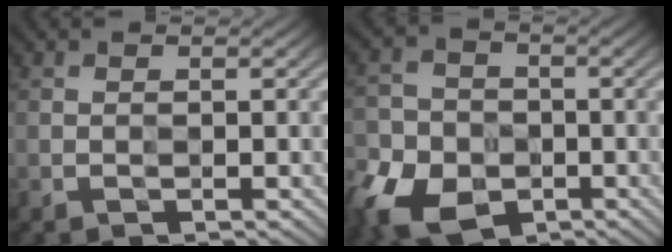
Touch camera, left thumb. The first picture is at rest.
{"total": 9.0, "force": [-4.5, 6.5, 4.2], "torque": [-0.110, -0.030, -0.096]}